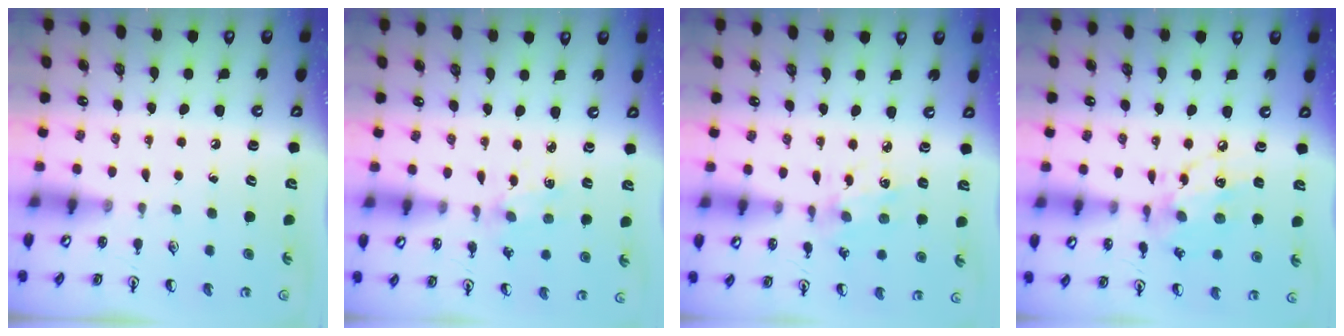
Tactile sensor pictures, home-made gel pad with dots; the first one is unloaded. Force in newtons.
{"total": 2.0, "press": 2.0, "slide": 0.3}
{"total": 2.8, "press": 2.7, "slide": 0.7}
{"total": 11.4, "press": 11.4, "slide": 0.7}